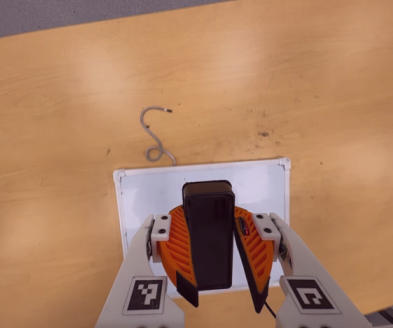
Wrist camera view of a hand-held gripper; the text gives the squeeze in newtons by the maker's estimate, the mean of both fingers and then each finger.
{"total": 10.1, "left": 10.2, "right": 10.1}